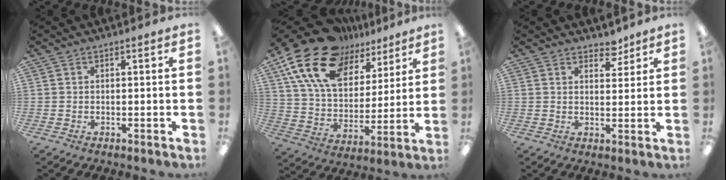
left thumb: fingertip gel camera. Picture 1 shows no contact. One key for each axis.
{"total": 20.7, "fx": 13.0, "fy": 11.7, "fz": 11.0, "tx": -0.222, "ty": -0.063, "tz": 0.240}
{"total": 4.1, "fx": 3.5, "fy": 2.0, "fz": 0.9, "tx": 0.007, "ty": -0.026, "tz": 0.059}